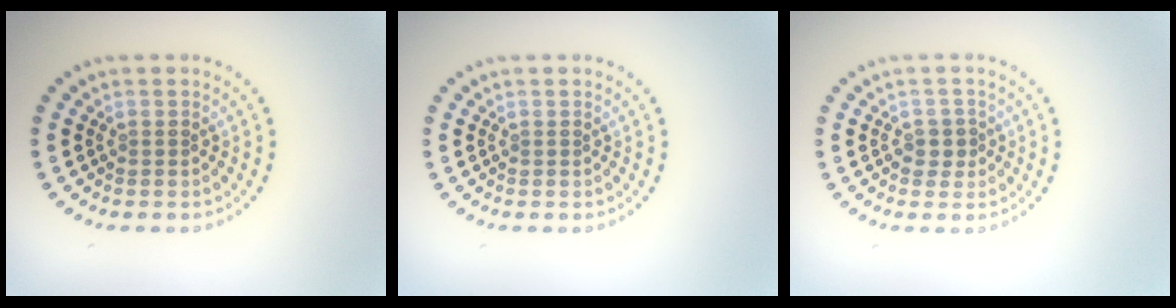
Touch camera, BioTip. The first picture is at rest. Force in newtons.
{"total": 0.0}
{"total": 1.4, "press": 1.3, "slide": 0.6}